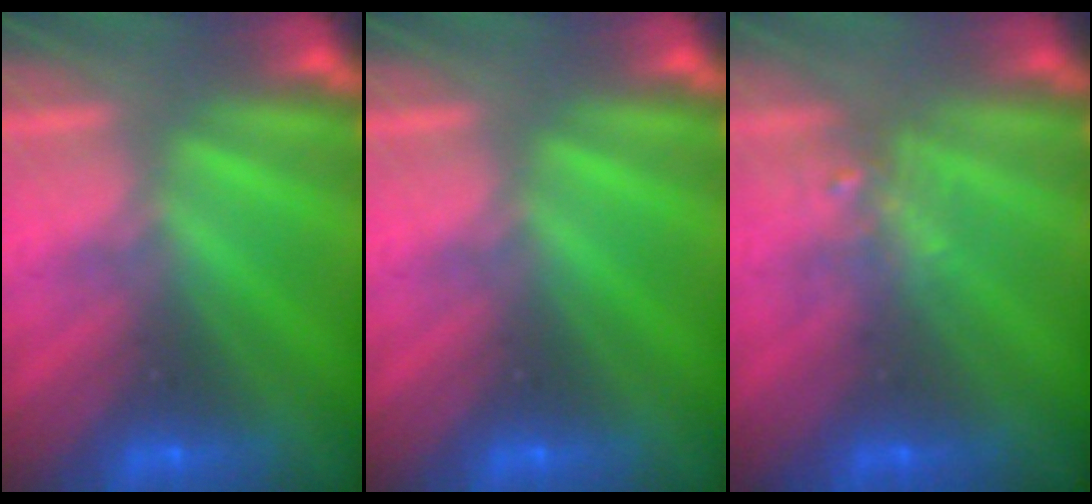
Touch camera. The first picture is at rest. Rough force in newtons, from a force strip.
{"total": 0.0}
{"total": 2.3}